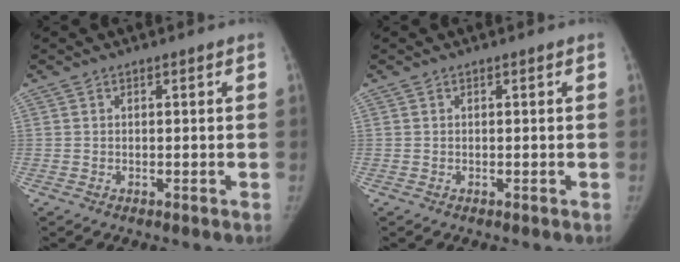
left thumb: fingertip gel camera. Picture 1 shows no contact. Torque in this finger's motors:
{"motor_torque": [-0.09, -0.04, 0.22, -0.03, 0.00]}